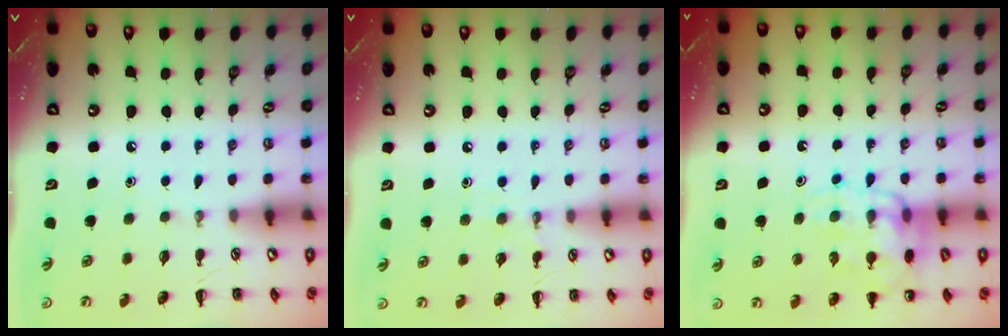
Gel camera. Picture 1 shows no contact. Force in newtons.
{"total": 6.5, "press": 6.3, "slide": 1.6}
{"total": 14.3, "press": 14.1, "slide": 2.4}